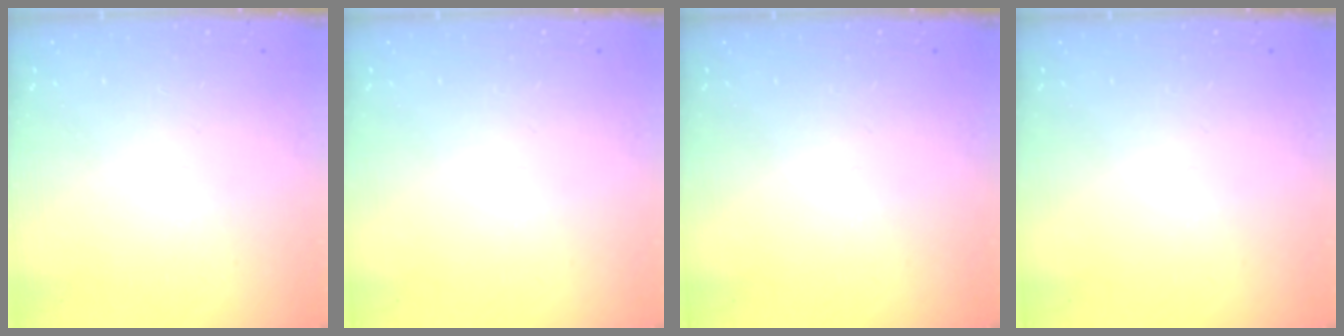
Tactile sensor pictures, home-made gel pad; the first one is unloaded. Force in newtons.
{"total": 0.0}
{"total": 0.0}
{"total": 0.0}